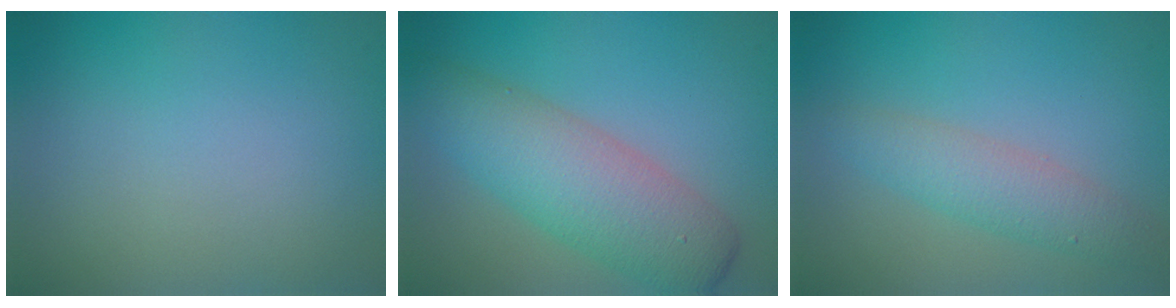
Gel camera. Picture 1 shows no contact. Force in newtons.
{"total": 6.9, "press": 6.9, "slide": 0.3}
{"total": 3.2, "press": 3.2, "slide": 0.1}